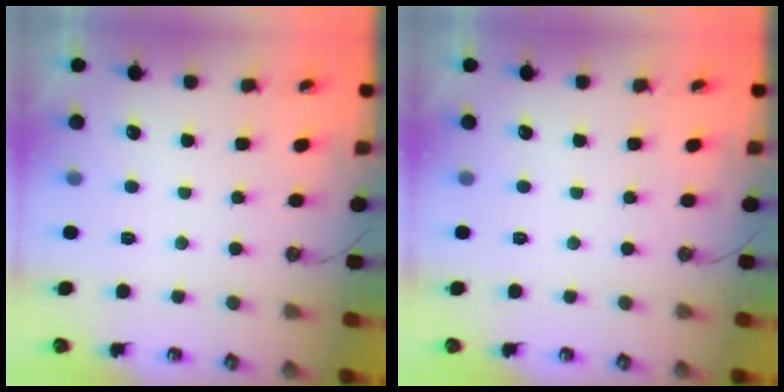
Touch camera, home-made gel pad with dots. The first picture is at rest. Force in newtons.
{"total": 0.0}